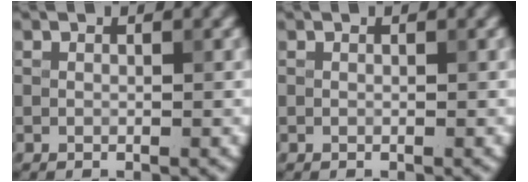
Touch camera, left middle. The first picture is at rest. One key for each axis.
{"total": 0.0}